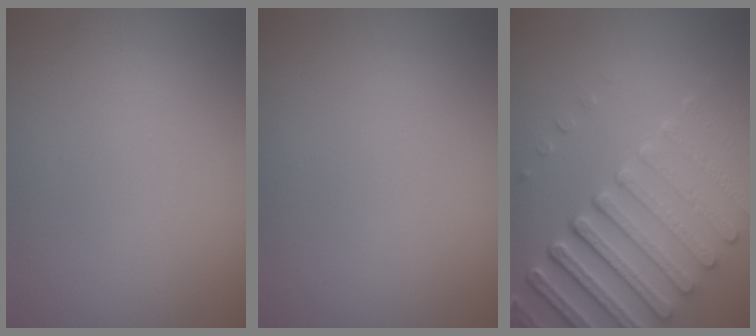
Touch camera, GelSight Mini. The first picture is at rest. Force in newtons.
{"total": 0.0}
{"total": 7.3, "press": 5.6, "slide": 4.8}